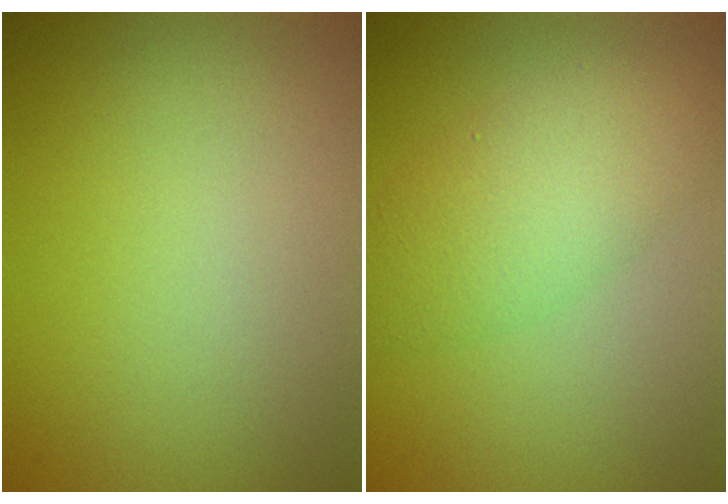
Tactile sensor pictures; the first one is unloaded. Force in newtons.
{"total": 4.6, "press": 4.6, "slide": 0.3}